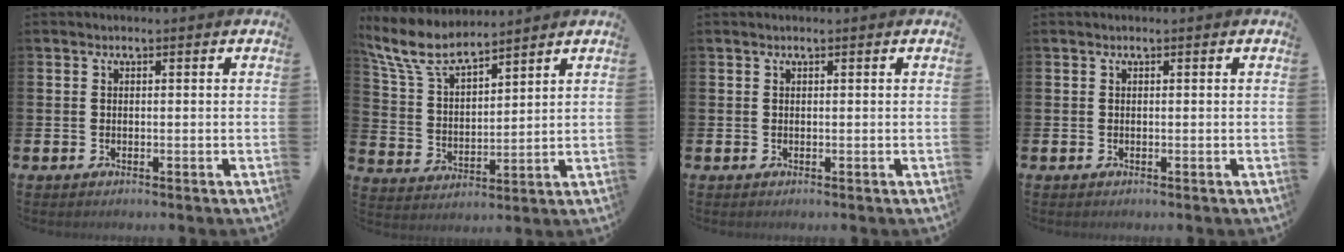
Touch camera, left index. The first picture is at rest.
{"total": 8.0, "force": [7.2, 1.9, 2.9], "torque": [-0.090, -0.033, 0.131]}
{"total": 0.0}
{"total": 0.0}